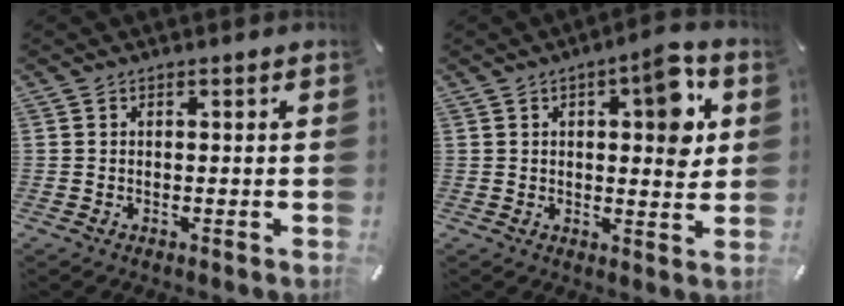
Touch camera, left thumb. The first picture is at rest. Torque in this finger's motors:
{"motor_torque": [0.23, 0.45, 0.44, 0.32, 0.10]}